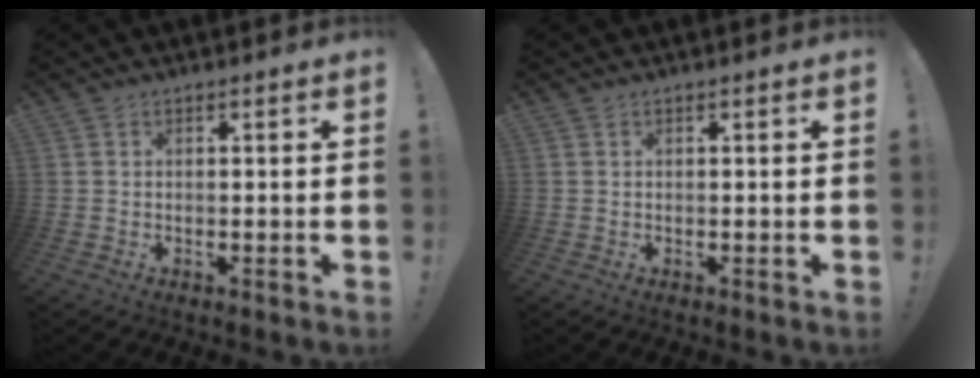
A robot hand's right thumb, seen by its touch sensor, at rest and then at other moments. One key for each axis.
{"total": 0.0}